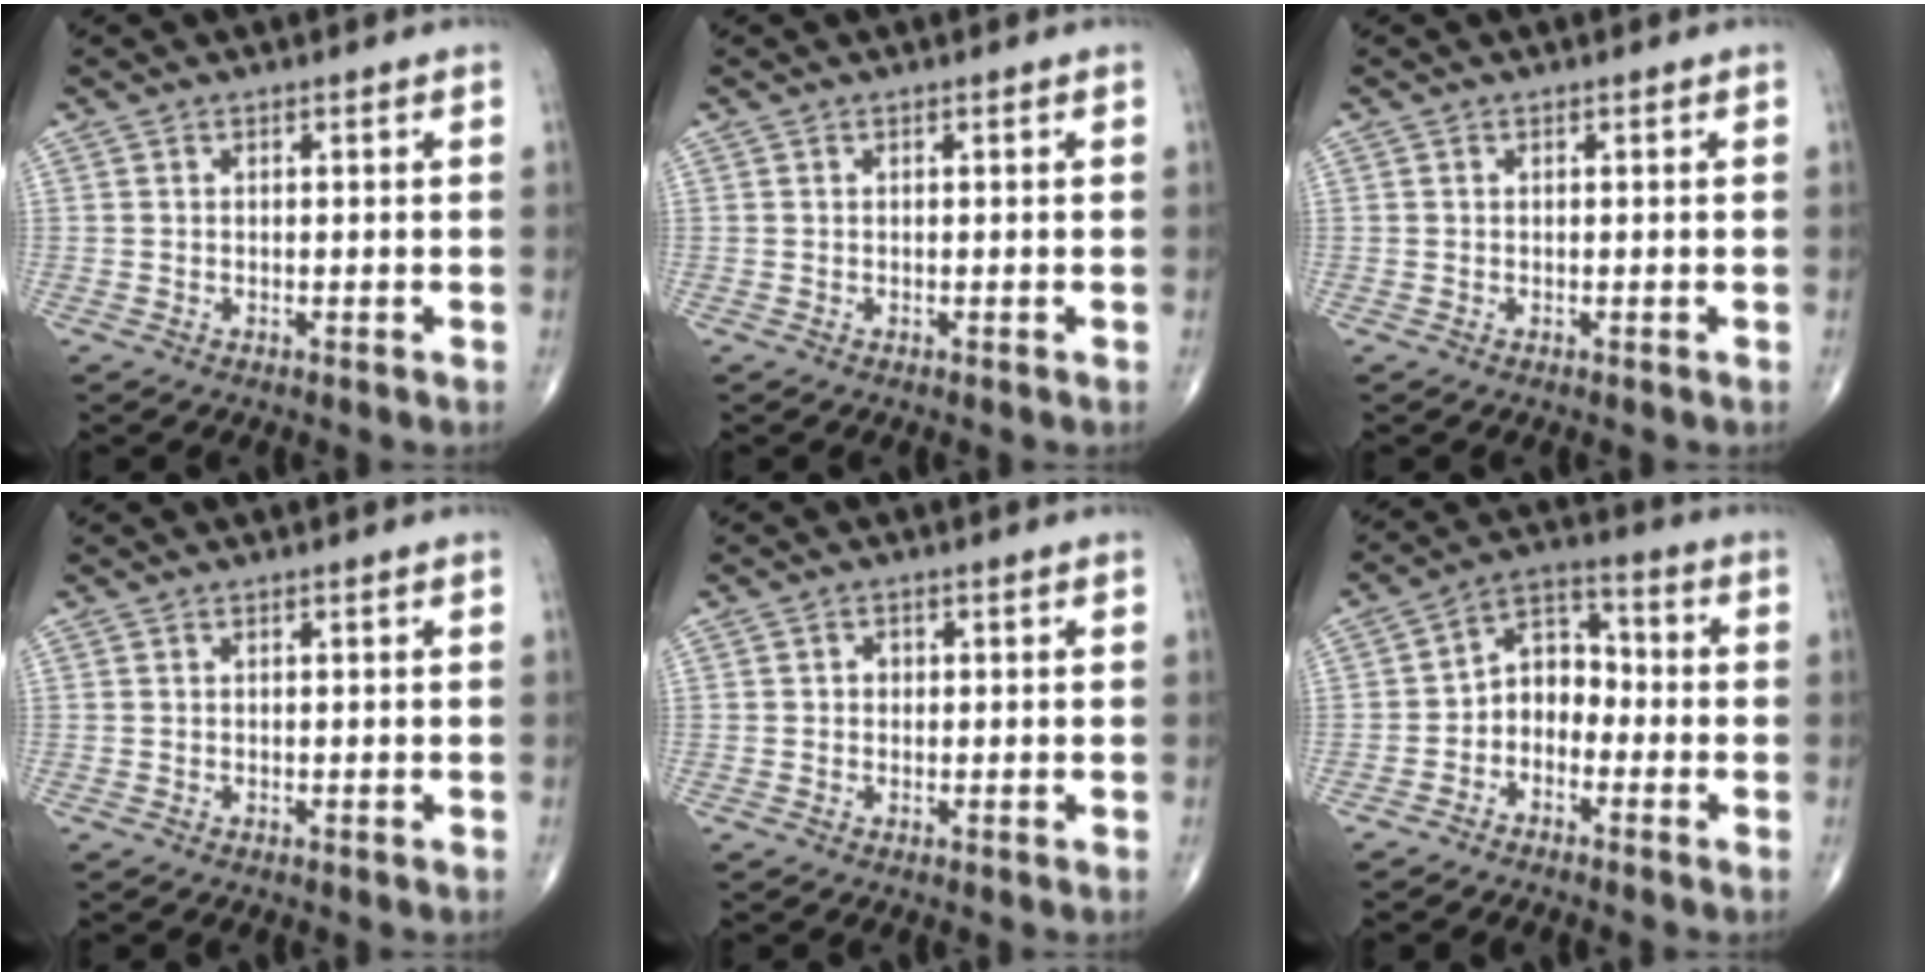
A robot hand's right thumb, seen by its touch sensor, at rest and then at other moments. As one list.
[{"total": 0.0}, {"total": 0.0}, {"total": 0.0}, {"total": 1.4, "force": [0.0, 1.2, 0.6], "torque": [-0.002, 0.004, -0.003]}, {"total": 7.2, "force": [-2.4, 5.4, 4.1], "torque": [-0.040, 0.042, -0.062]}]